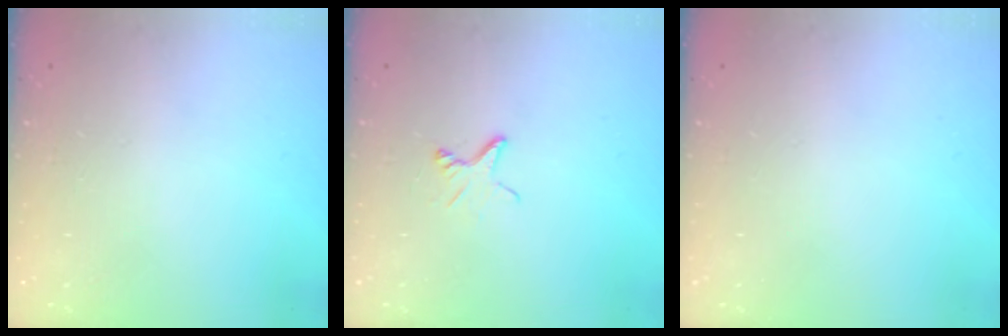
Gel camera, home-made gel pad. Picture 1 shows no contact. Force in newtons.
{"total": 3.8, "press": 3.7, "slide": 0.3}
{"total": 0.0}